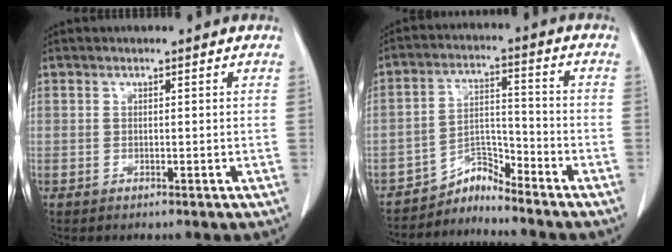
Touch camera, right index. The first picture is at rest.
{"total": 4.7, "force": [-4.6, 0.1, -0.8], "torque": [0.022, 0.026, -0.077]}